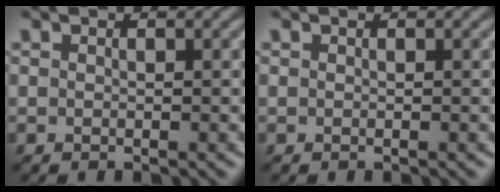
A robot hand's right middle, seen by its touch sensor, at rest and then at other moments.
{"total": 0.0}